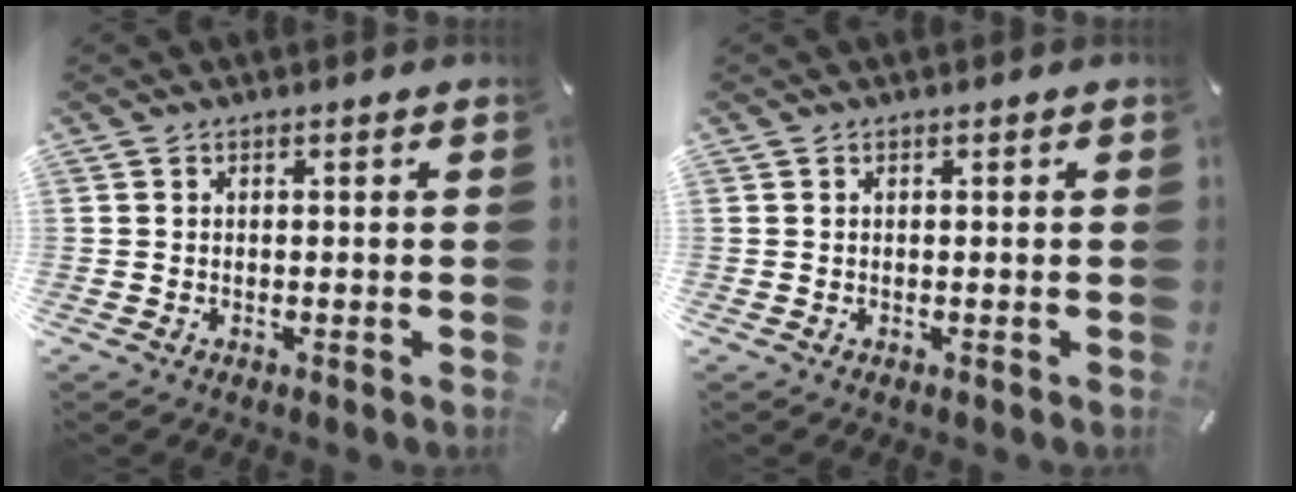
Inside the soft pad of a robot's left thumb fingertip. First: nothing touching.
{"total": 0.0}